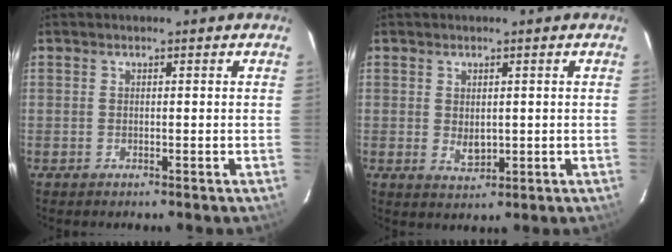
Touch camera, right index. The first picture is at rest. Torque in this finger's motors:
{"motor_torque": [0.28, 0.23, 0.01, 0.01]}